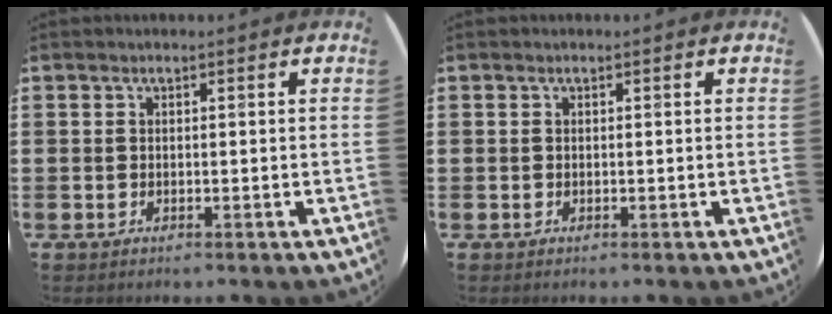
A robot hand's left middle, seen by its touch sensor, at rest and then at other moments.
{"total": 0.0}